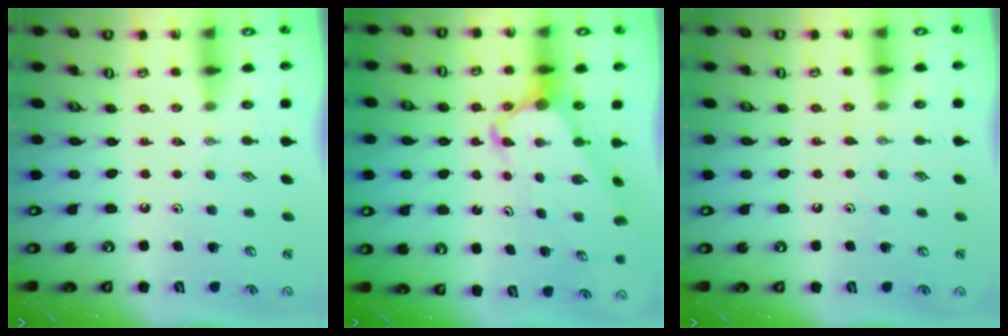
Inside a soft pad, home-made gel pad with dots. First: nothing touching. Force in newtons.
{"total": 3.9, "press": 3.9, "slide": 0.4}
{"total": 3.7, "press": 3.7, "slide": 0.5}